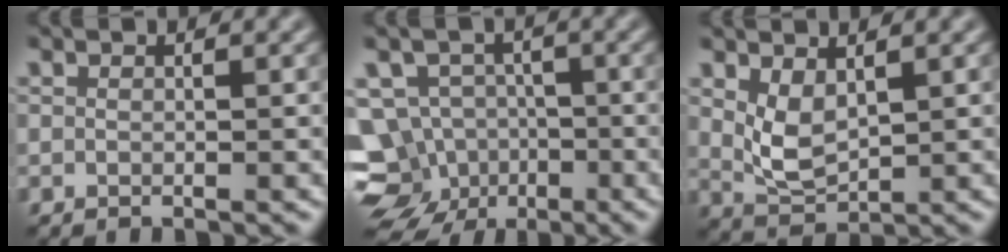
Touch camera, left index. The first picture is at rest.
{"total": 9.9, "force": [-4.5, 8.2, 3.3], "torque": [-0.048, -0.011, -0.089]}
{"total": 3.0, "force": [1.2, 1.6, 2.3], "torque": [-0.054, -0.008, 0.032]}